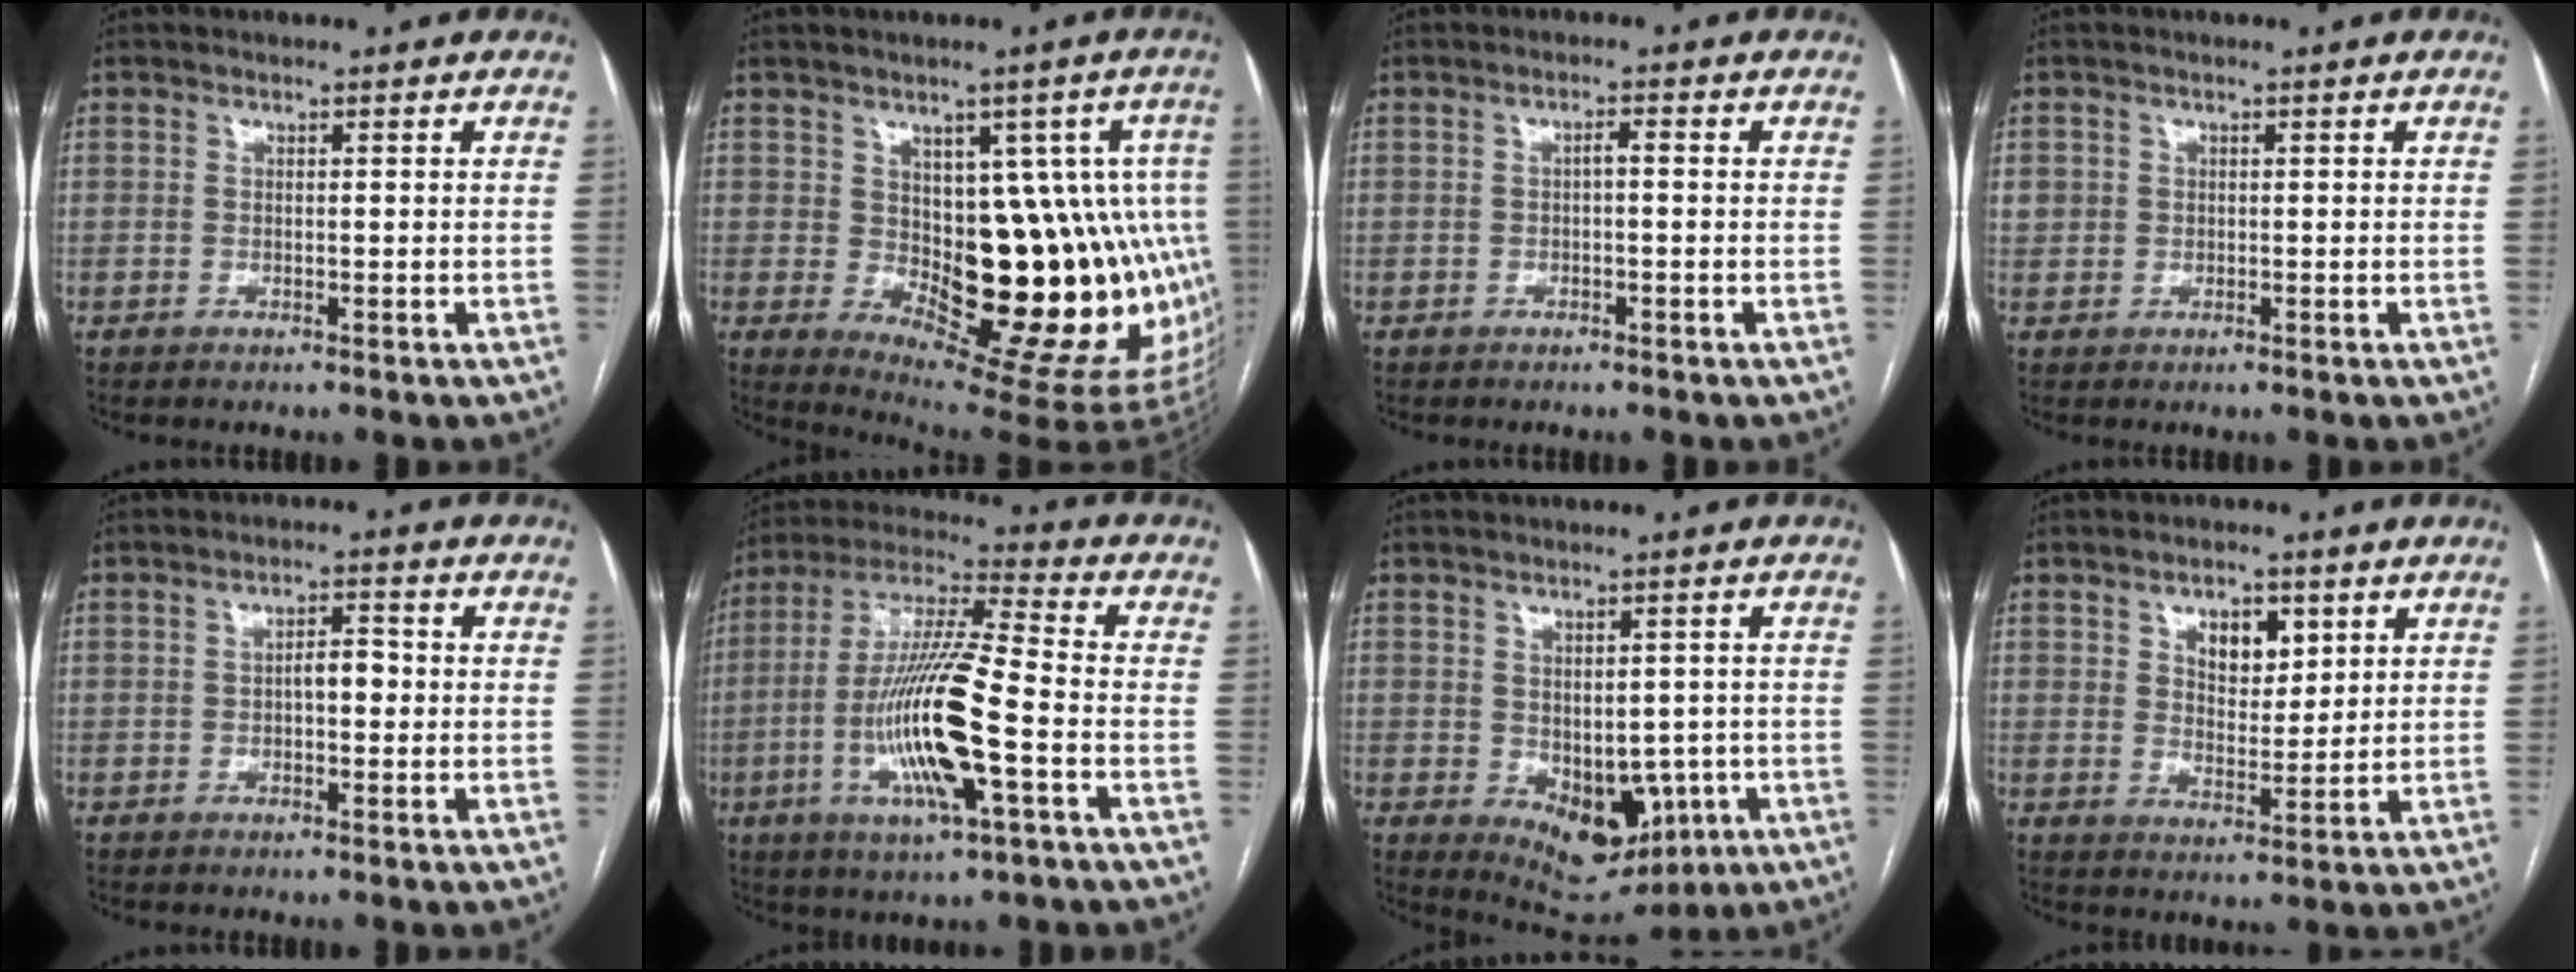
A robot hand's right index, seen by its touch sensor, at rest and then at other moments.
{"total": 18.8, "force": [-0.8, 7.1, 17.4], "torque": [-0.150, 0.022, 0.014]}
{"total": 1.2, "force": [0.0, 0.3, 1.2], "torque": [-0.018, 0.005, 0.000]}
{"total": 2.0, "force": [0.5, 1.9, 0.4], "torque": [0.003, 0.009, 0.012]}
{"total": 3.1, "force": [-0.2, 1.3, 2.8], "torque": [-0.043, 0.013, -0.004]}
{"total": 17.4, "force": [-4.6, 1.9, 16.6], "torque": [-0.336, -0.008, -0.083]}
{"total": 10.2, "force": [-2.4, 6.7, 7.3], "torque": [-0.101, -0.001, -0.014]}
{"total": 5.9, "force": [2.8, 3.2, 4.1], "torque": [-0.062, 0.001, 0.049]}